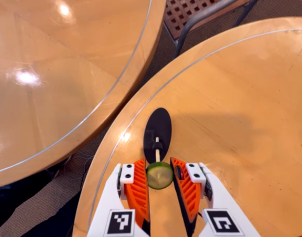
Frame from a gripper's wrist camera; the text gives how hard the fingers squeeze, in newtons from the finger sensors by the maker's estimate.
{"total": 9.9, "left": 10.1, "right": 9.7}